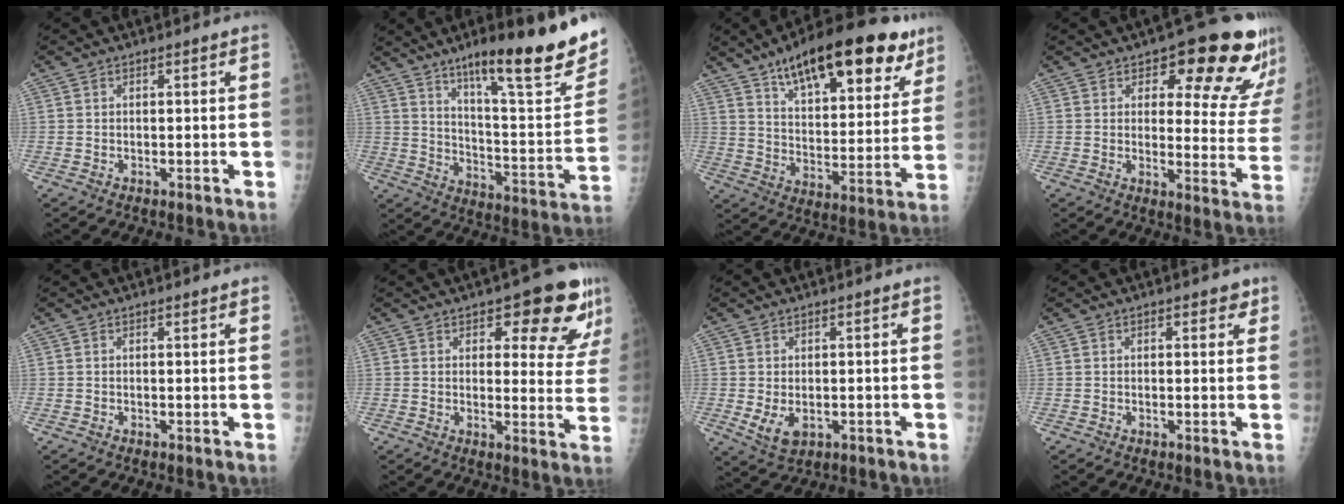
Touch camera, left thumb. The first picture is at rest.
{"total": 25.4, "force": [16.1, 4.4, 19.1], "torque": [-0.249, -0.070, 0.250]}
{"total": 25.9, "force": [16.0, 9.9, 17.8], "torque": [-0.232, -0.039, 0.243]}
{"total": 17.6, "force": [11.8, 6.9, 11.1], "torque": [-0.081, -0.071, 0.134]}
{"total": 1.0, "force": [0.8, 0.2, 0.7], "torque": [-0.007, 0.001, 0.009]}
{"total": 13.4, "force": [7.9, 5.5, 9.3], "torque": [-0.065, -0.044, 0.094]}
{"total": 4.6, "force": [-0.6, 2.9, 3.5], "torque": [-0.056, -0.012, 0.002]}
{"total": 2.4, "force": [1.4, 1.3, 1.5], "torque": [-0.003, -0.003, 0.015]}